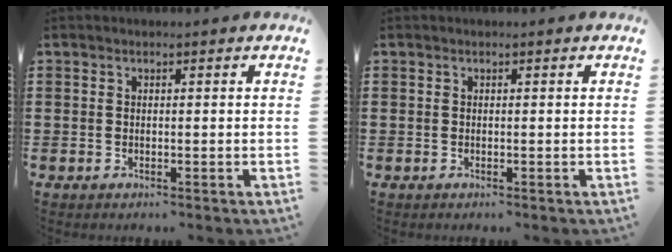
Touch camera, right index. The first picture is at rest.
{"total": 0.0}